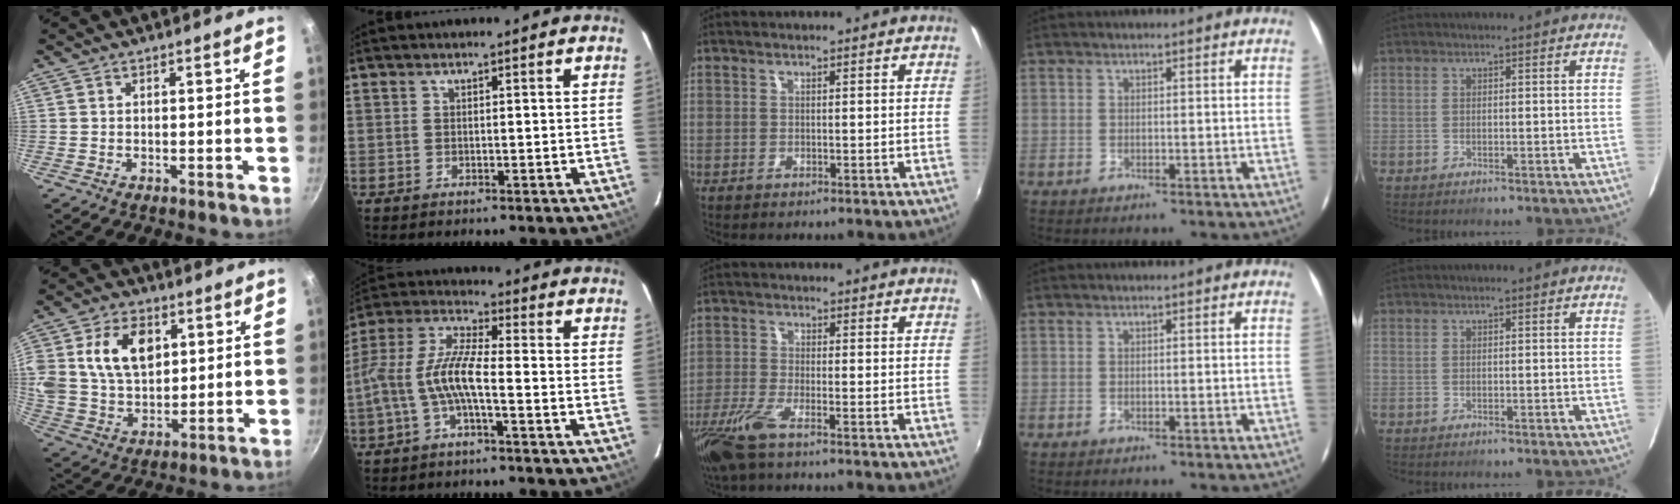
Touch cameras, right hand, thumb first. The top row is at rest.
{"thumb": {"total": 16.2, "force": [4.6, 11.3, 10.6], "torque": [-0.184, 0.001, 0.089]}, "index": {"total": 9.2, "force": [-2.9, 1.9, 8.5], "torque": [-0.196, 0.011, -0.056]}, "middle": {"total": 7.8, "force": [-5.4, 1.3, 5.5], "torque": [-0.136, -0.024, -0.109]}}